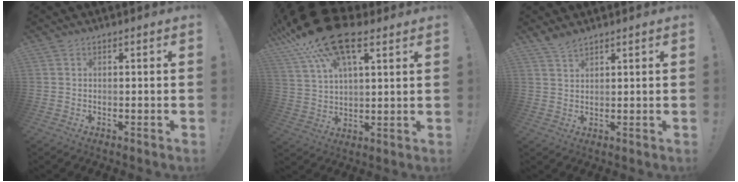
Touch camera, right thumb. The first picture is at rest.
{"total": 19.2, "force": [11.4, 8.4, 13.0], "torque": [-0.240, -0.052, 0.198]}
{"total": 3.1, "force": [2.7, 0.7, 1.3], "torque": [-0.027, -0.017, 0.051]}